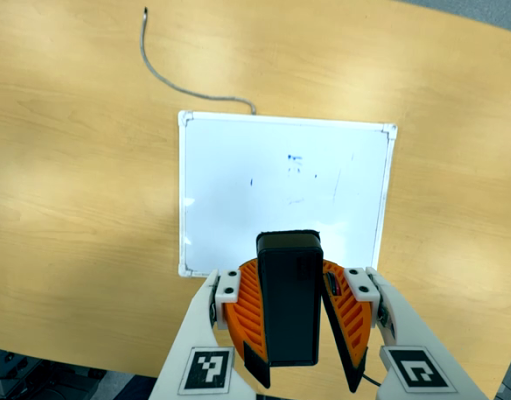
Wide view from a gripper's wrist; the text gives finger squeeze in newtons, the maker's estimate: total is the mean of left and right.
{"total": 8.9, "left": 9.1, "right": 8.7}